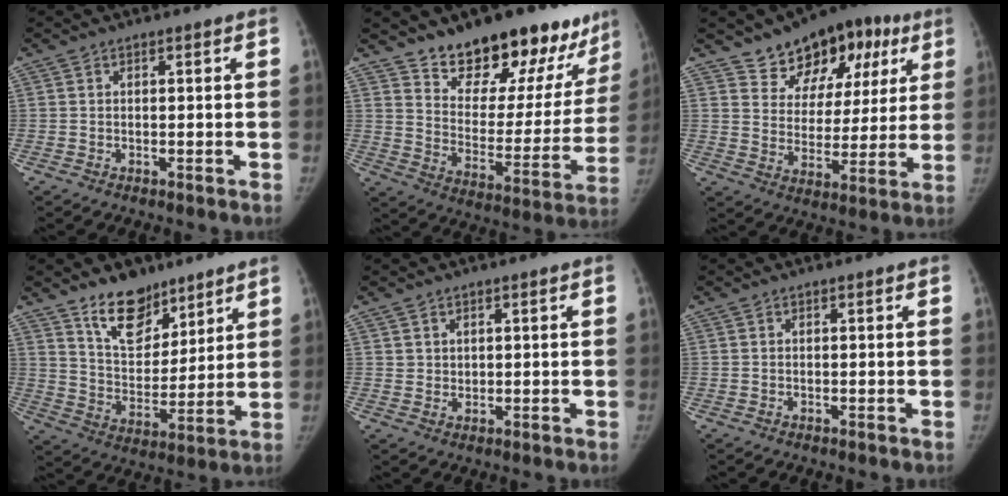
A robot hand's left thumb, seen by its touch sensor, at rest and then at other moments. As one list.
[{"total": 23.6, "force": [18.3, 9.6, 11.4], "torque": [-0.114, -0.113, 0.268]}, {"total": 16.4, "force": [9.5, 10.4, 8.5], "torque": [-0.061, -0.023, 0.144]}, {"total": 12.5, "force": [9.1, 6.8, 5.4], "torque": [-0.056, -0.069, 0.166]}, {"total": 1.7, "force": [1.0, 1.3, 0.1], "torque": [0.012, -0.007, 0.014]}, {"total": 0.0}]